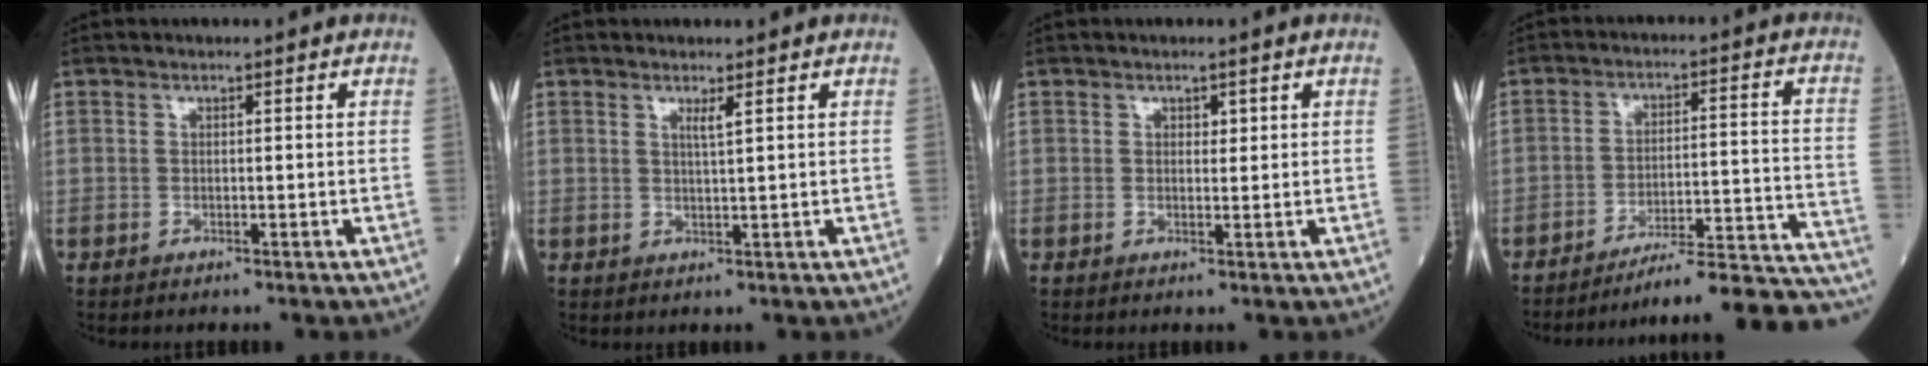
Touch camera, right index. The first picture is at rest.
{"total": 1.5, "force": [0.8, -0.3, 1.2], "torque": [-0.024, -0.007, 0.015]}
{"total": 1.2, "force": [0.6, 0.7, 0.7], "torque": [-0.006, -0.002, 0.008]}
{"total": 21.4, "force": [-20.6, -0.9, 5.9], "torque": [-0.021, 0.009, -0.274]}